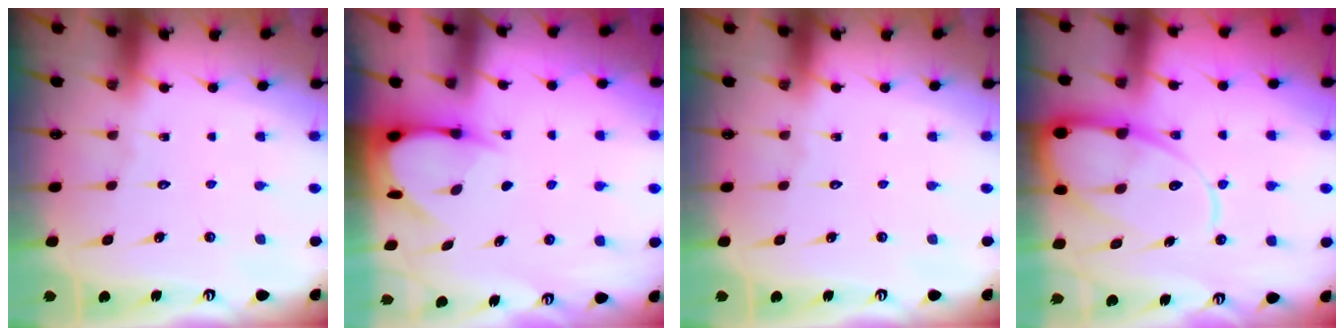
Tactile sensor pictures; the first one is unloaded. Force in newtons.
{"total": 5.1, "press": 5.1, "slide": 0.7}
{"total": 0.0}
{"total": 14.4, "press": 14.4, "slide": 1.4}